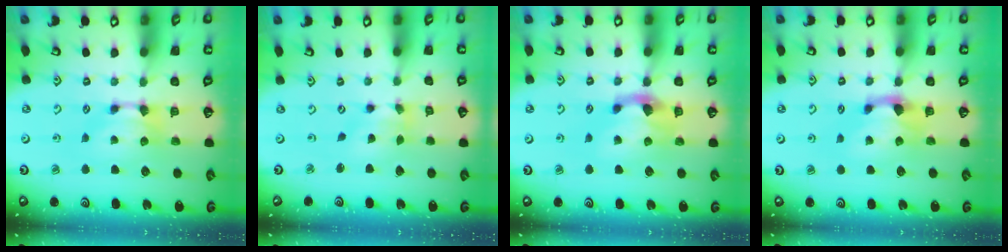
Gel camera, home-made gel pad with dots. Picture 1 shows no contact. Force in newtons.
{"total": 2.1, "press": 1.6, "slide": 1.3}
{"total": 2.6, "press": 2.0, "slide": 1.7}
{"total": 1.4, "press": 0.6, "slide": 1.2}